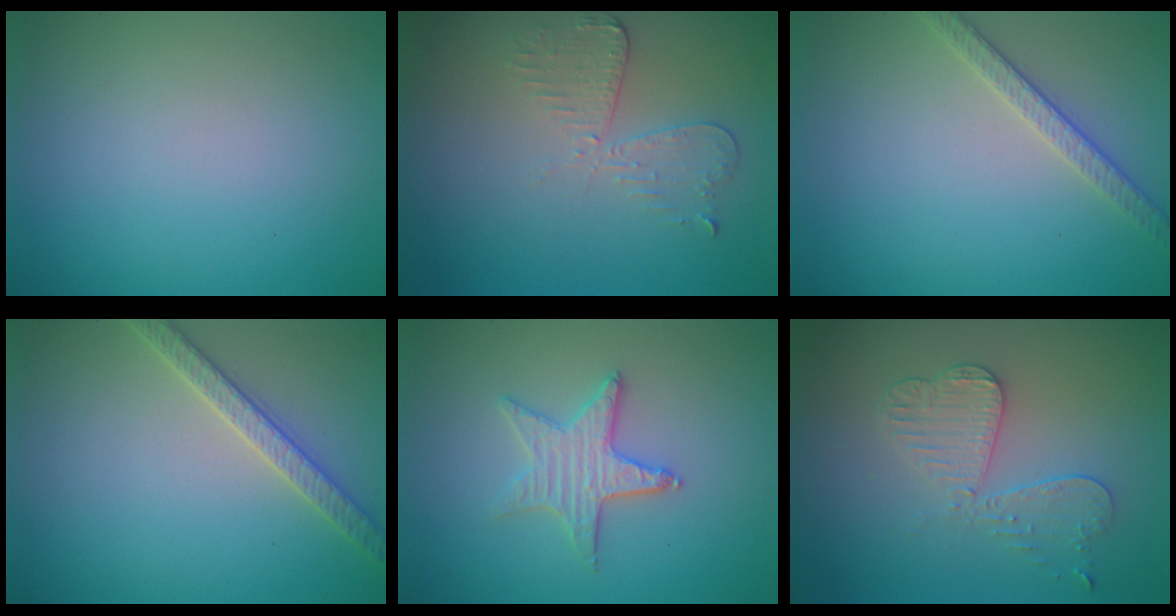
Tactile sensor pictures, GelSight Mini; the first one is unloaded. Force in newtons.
{"total": 3.0, "press": 2.6, "slide": 1.5}
{"total": 2.6, "press": 2.5, "slide": 0.8}
{"total": 2.8, "press": 2.8, "slide": 0.4}
{"total": 2.9, "press": 2.8, "slide": 0.8}
{"total": 3.4, "press": 3.2, "slide": 1.3}